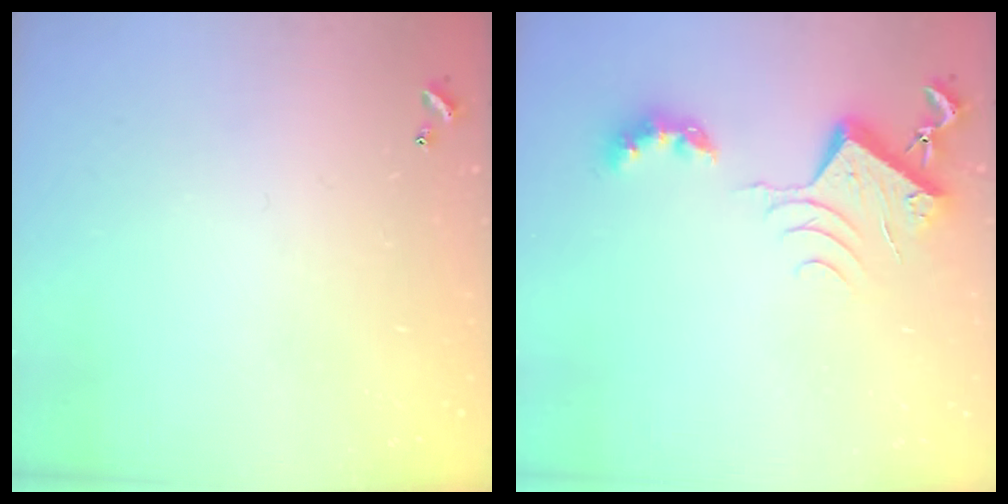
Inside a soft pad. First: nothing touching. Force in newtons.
{"total": 8.0, "press": 8.0, "slide": 0.8}